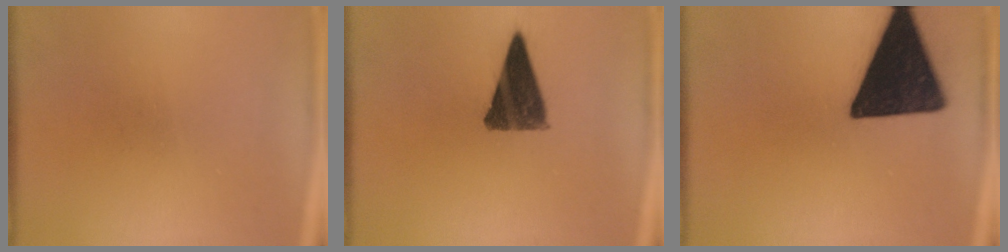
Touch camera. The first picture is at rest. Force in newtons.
{"total": 10.7}
{"total": 18.9}